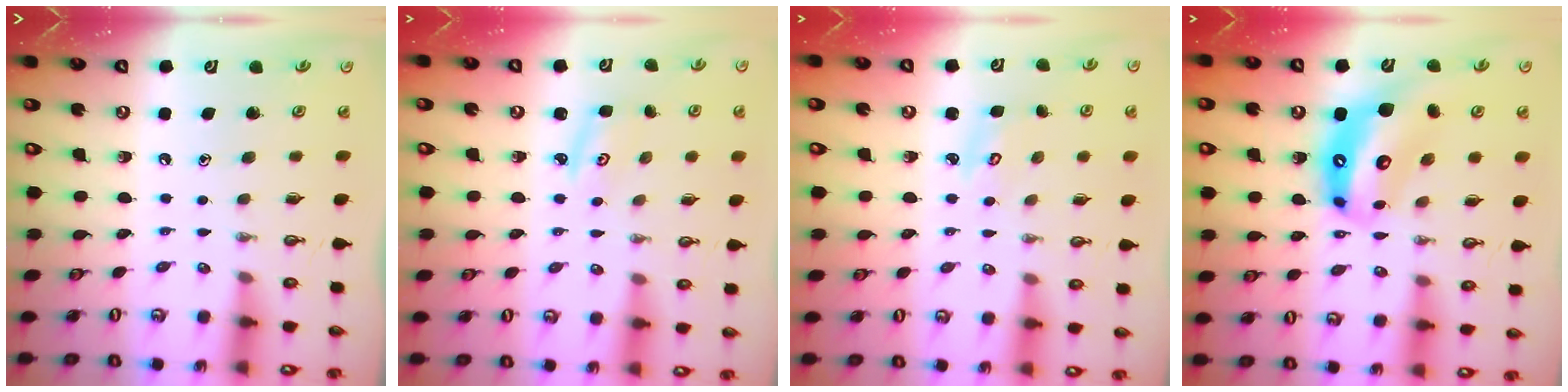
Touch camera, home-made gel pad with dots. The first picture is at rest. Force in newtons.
{"total": 1.8, "press": 1.8, "slide": 0.0}
{"total": 3.0, "press": 3.0, "slide": 0.3}
{"total": 15.5, "press": 15.4, "slide": 1.4}